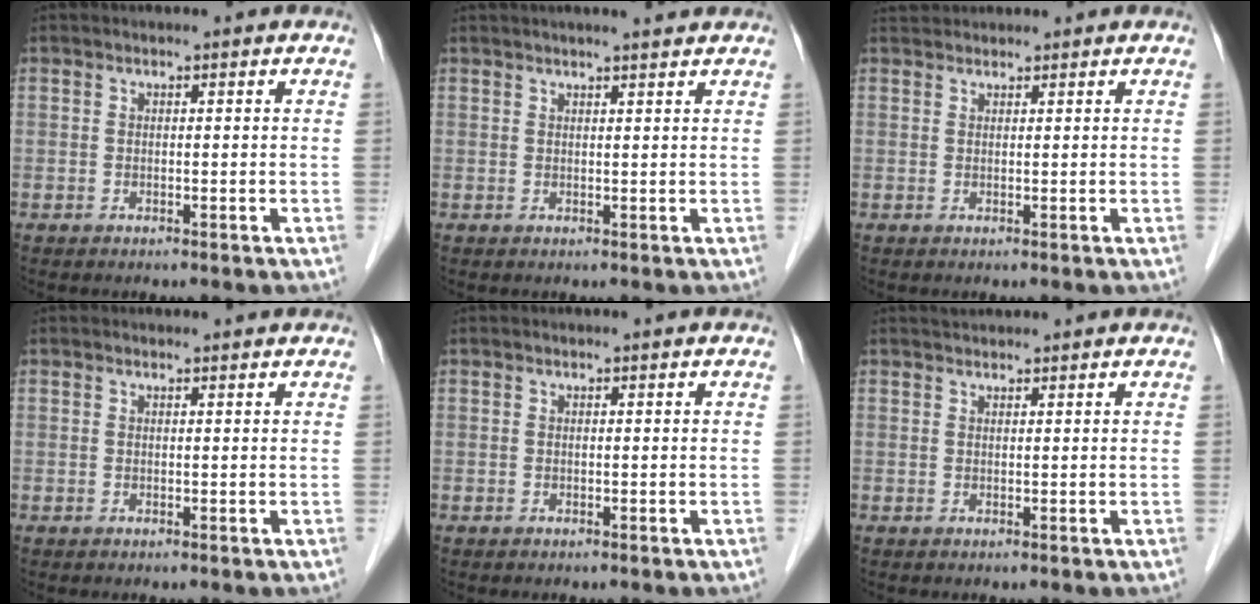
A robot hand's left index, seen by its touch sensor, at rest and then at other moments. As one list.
[{"total": 4.8, "force": [4.3, 0.0, 2.1], "torque": [-0.030, 0.018, 0.055]}, {"total": 2.1, "force": [2.0, 0.4, 0.1], "torque": [-0.008, 0.022, 0.039]}, {"total": 1.6, "force": [1.6, 0.1, 0.2], "torque": [-0.011, 0.006, 0.020]}, {"total": 0.0}, {"total": 2.3, "force": [2.2, 0.1, 0.5], "torque": [-0.008, 0.026, 0.039]}]